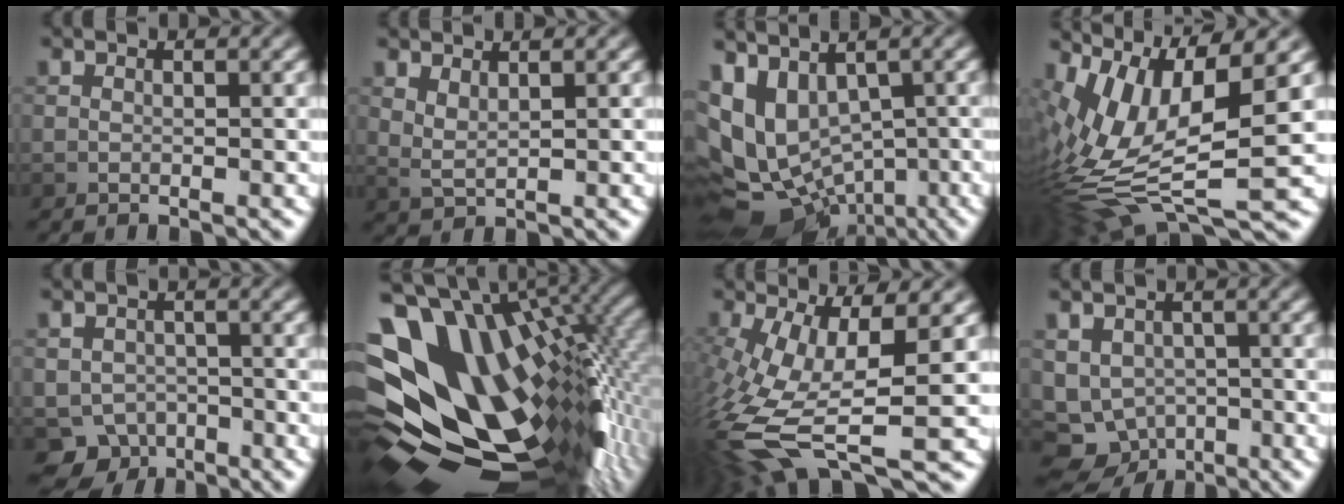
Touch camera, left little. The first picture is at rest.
{"total": 1.5, "force": [1.1, 0.4, 1.0], "torque": [-0.027, -0.007, 0.027]}
{"total": 8.8, "force": [-1.4, 6.3, 6.0], "torque": [-0.087, 0.009, 0.004]}
{"total": 12.2, "force": [0.3, 4.1, 11.4], "torque": [-0.244, -0.001, 0.020]}
{"total": 4.1, "force": [-2.2, 3.3, 0.9], "torque": [-0.005, -0.009, -0.034]}
{"total": 17.9, "force": [-0.7, 10.4, 14.6], "torque": [-0.247, -0.018, 0.005]}
{"total": 11.2, "force": [-3.5, 3.8, 10.0], "torque": [-0.216, -0.011, -0.062]}
{"total": 6.7, "force": [-2.4, 5.7, 2.7], "torque": [-0.040, -0.017, -0.033]}